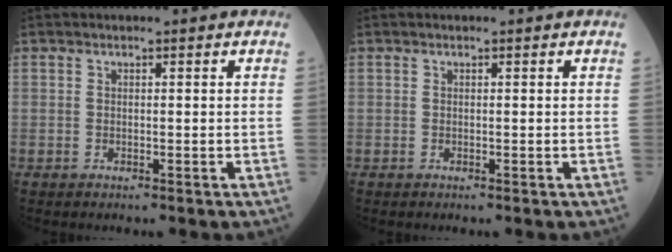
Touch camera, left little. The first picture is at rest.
{"total": 0.0}